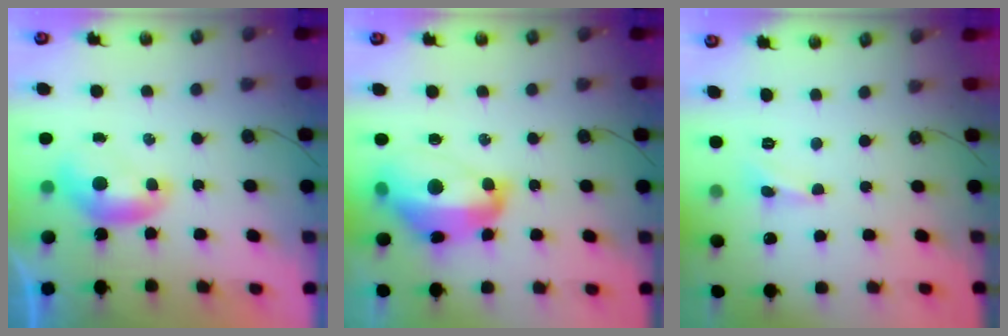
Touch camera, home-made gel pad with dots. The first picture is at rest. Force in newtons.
{"total": 12.3, "press": 12.2, "slide": 1.5}
{"total": 1.1, "press": 1.0, "slide": 0.4}